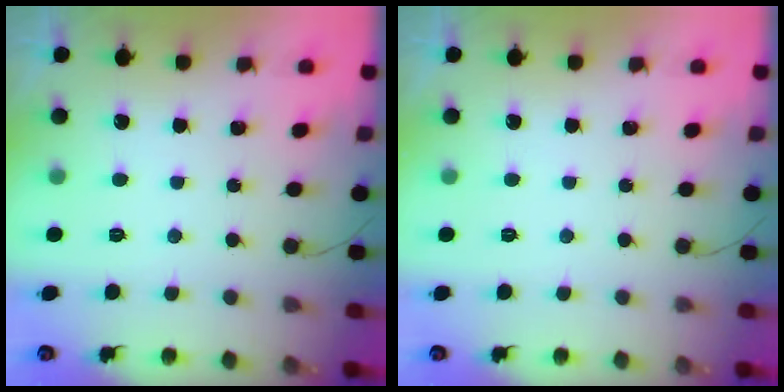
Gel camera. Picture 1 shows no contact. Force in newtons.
{"total": 0.0}